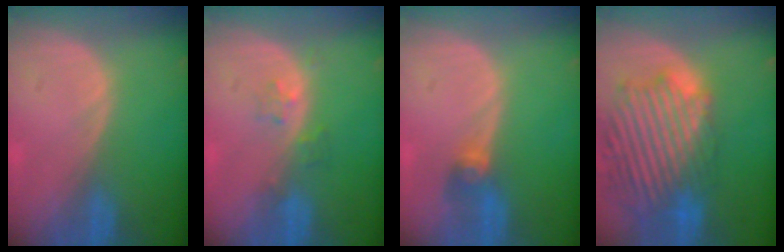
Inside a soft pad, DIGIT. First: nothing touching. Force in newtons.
{"total": 2.3, "press": 2.2, "slide": 0.3}
{"total": 2.7, "press": 2.7, "slide": 0.1}
{"total": 14.1, "press": 12.0, "slide": 7.3}